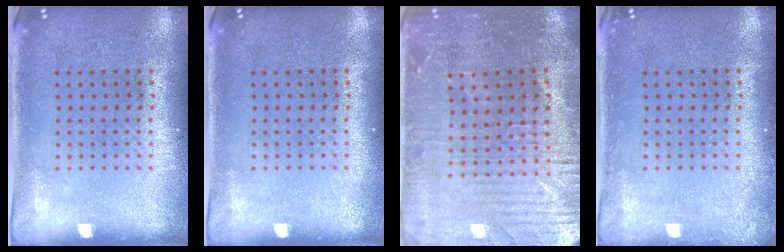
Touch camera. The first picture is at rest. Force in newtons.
{"total": 0.0}
{"total": 2.7, "press": 2.6, "slide": 0.6}
{"total": 0.8, "press": 0.8, "slide": 0.1}